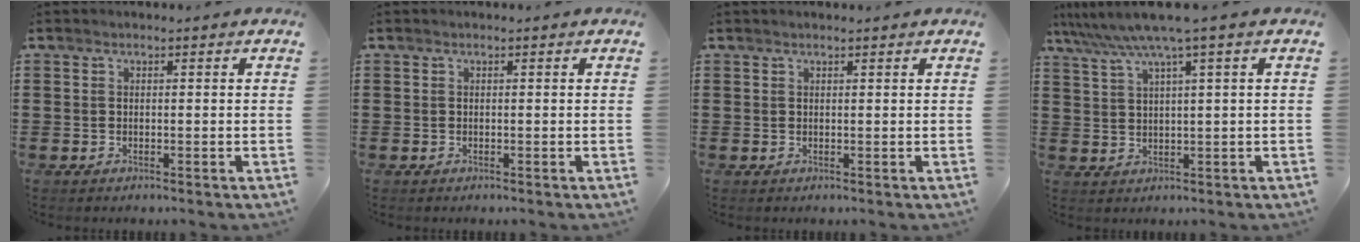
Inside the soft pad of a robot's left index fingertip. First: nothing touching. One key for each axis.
{"total": 0.0}
{"total": 0.7, "fx": 0.6, "fy": 0.0, "fz": 0.4, "tx": -0.009, "ty": -0.002, "tz": 0.012}
{"total": 5.6, "fx": 3.4, "fy": -0.5, "fz": 4.4, "tx": -0.097, "ty": -0.017, "tz": 0.055}